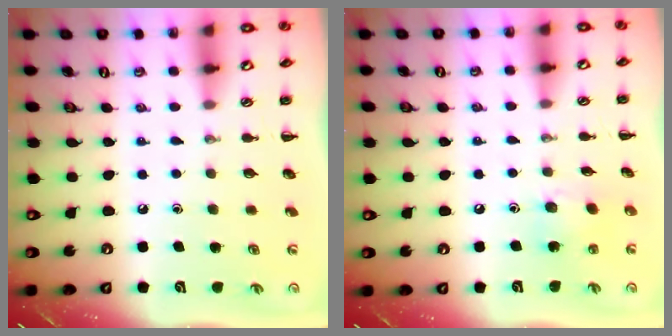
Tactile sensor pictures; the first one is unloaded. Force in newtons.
{"total": 6.1, "press": 6.0, "slide": 1.1}